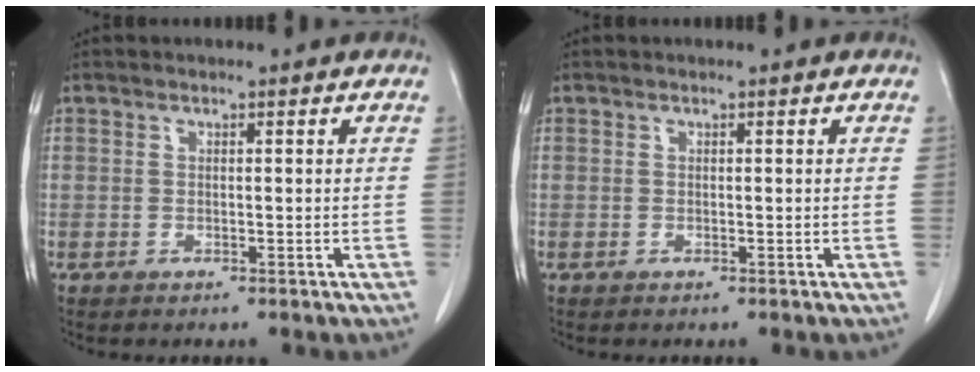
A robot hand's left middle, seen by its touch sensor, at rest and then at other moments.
{"total": 0.0}